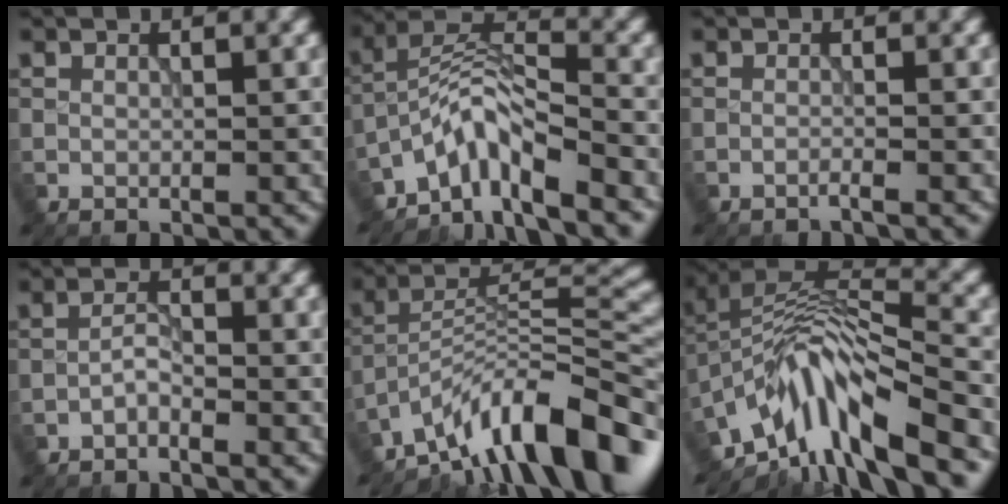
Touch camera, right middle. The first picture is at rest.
{"total": 5.8, "force": [-4.5, 1.4, 3.4], "torque": [-0.053, 0.009, -0.091]}
{"total": 0.9, "force": [-0.7, 0.1, 0.6], "torque": [-0.004, 0.000, -0.021]}
{"total": 1.4, "force": [-1.1, 0.2, 0.8], "torque": [-0.017, 0.006, -0.025]}
{"total": 12.0, "force": [-8.6, 3.3, 7.6], "torque": [-0.106, 0.026, -0.158]}
{"total": 11.5, "force": [-6.3, 3.7, 8.9], "torque": [-0.152, 0.016, -0.117]}